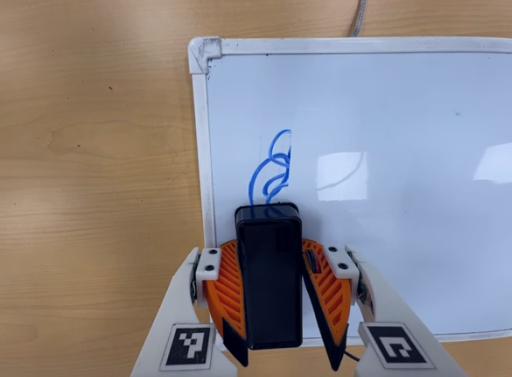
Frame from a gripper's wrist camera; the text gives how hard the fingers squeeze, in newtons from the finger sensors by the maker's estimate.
{"total": 15.2, "left": 17.6, "right": 12.9}